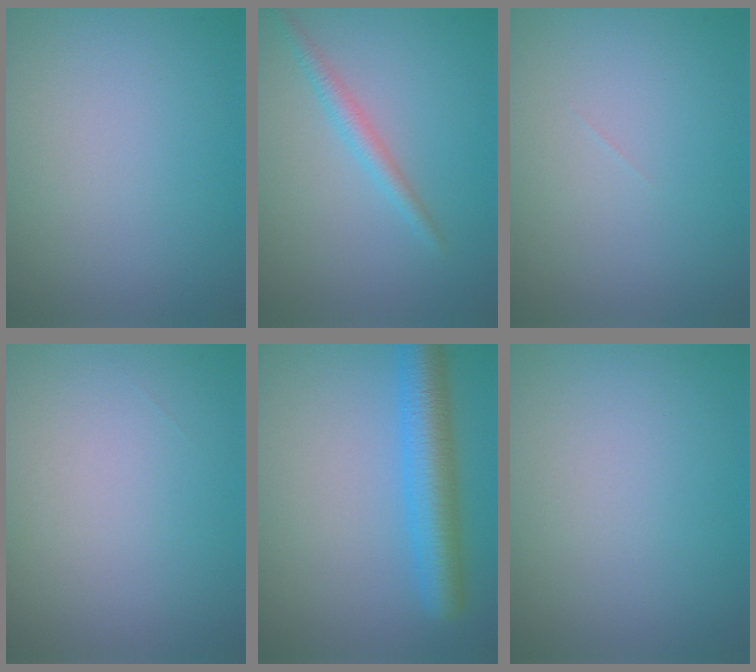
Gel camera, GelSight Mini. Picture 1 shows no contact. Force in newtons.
{"total": 1.8, "press": 1.8, "slide": 0.1}
{"total": 0.0}
{"total": 0.0}
{"total": 5.6, "press": 5.6, "slide": 0.2}
{"total": 0.0}